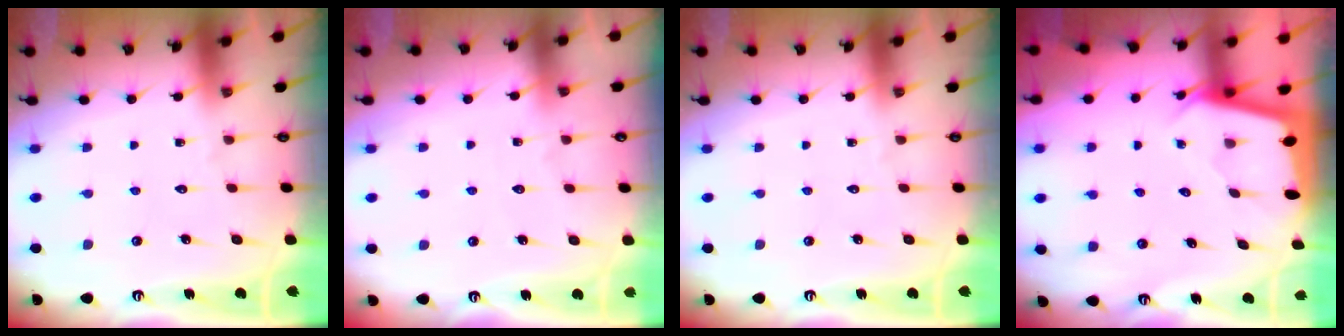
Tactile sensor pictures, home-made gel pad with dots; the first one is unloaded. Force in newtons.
{"total": 3.9, "press": 3.9, "slide": 0.3}
{"total": 0.0}
{"total": 2.0, "press": 2.0, "slide": 0.3}